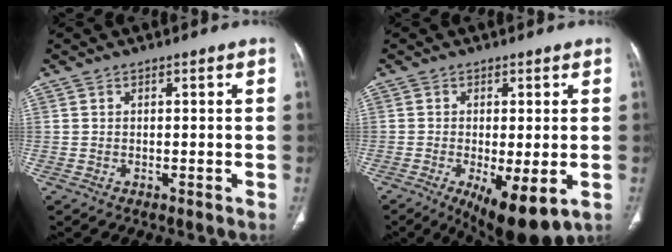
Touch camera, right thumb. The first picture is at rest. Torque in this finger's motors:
{"motor_torque": [-0.60, 2.15, 0.04, -0.24, 0.06]}